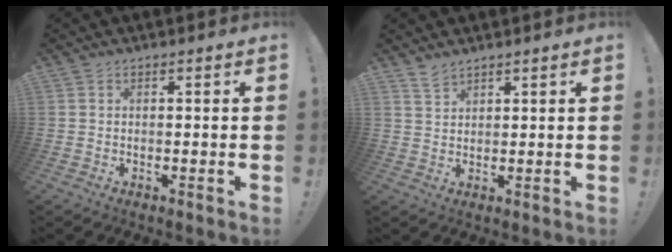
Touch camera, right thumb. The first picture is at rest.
{"total": 3.0, "force": [2.7, 0.8, 1.1], "torque": [-0.016, -0.019, 0.050]}